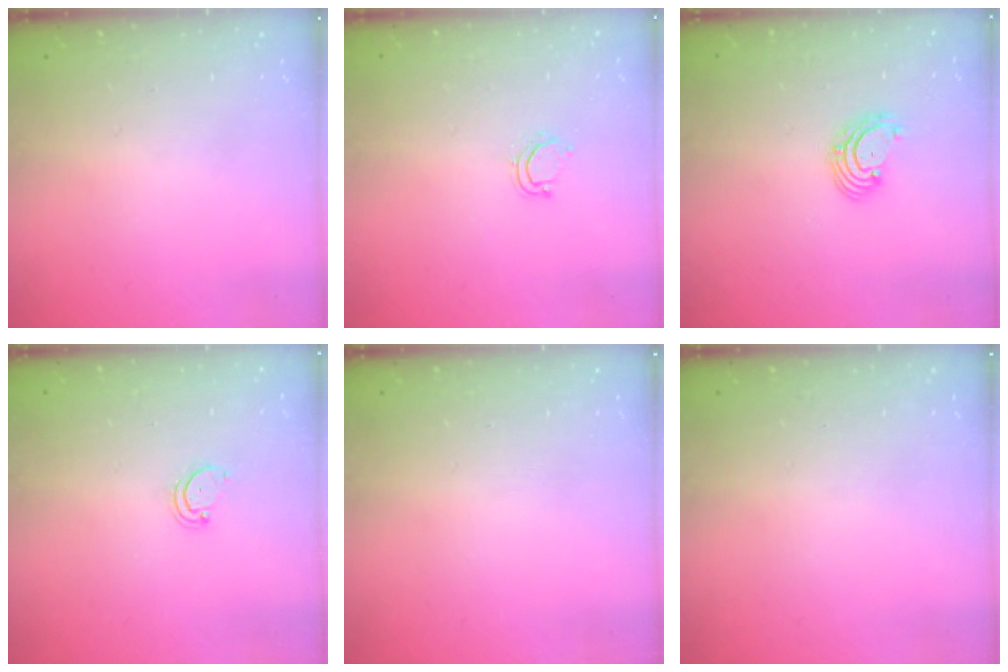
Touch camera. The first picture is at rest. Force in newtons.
{"total": 3.4, "press": 3.4, "slide": 0.3}
{"total": 2.7, "press": 2.7, "slide": 0.1}
{"total": 2.2, "press": 2.2, "slide": 0.2}
{"total": 0.0}
{"total": 0.0}